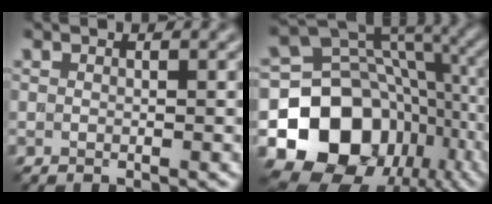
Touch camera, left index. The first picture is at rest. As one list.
[{"total": 14.9, "force": [-5.3, 11.8, 7.4], "torque": [-0.140, -0.005, -0.101]}]